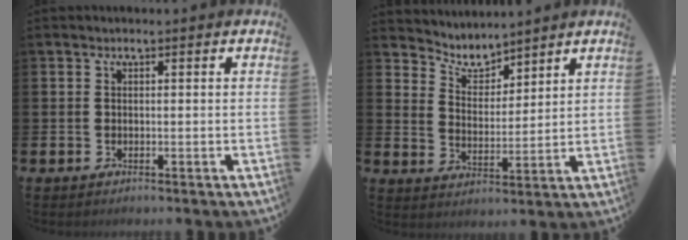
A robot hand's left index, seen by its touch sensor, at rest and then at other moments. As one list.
[{"total": 5.0, "force": [4.8, 1.4, 0.5], "torque": [-0.033, -0.030, 0.084]}]